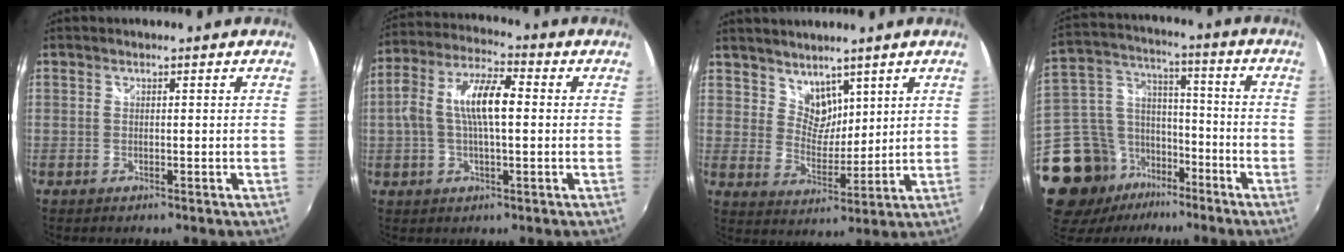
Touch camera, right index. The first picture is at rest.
{"total": 10.8, "force": [0.5, 3.8, 10.1], "torque": [-0.202, 0.021, 0.008]}
{"total": 6.1, "force": [4.6, 3.7, 1.4], "torque": [-0.011, 0.000, 0.088]}
{"total": 18.9, "force": [-12.3, 11.1, 9.0], "torque": [-0.220, 0.021, -0.211]}